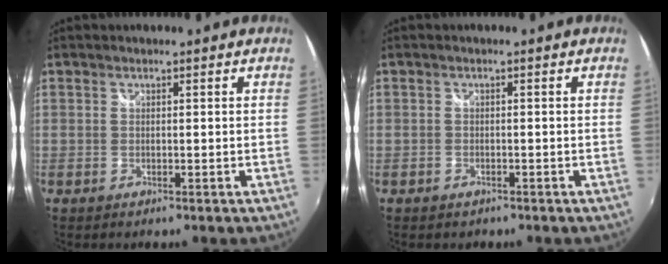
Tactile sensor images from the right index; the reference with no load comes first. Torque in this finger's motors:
{"motor_torque": [0.09, -0.09, 0.07, -0.01]}